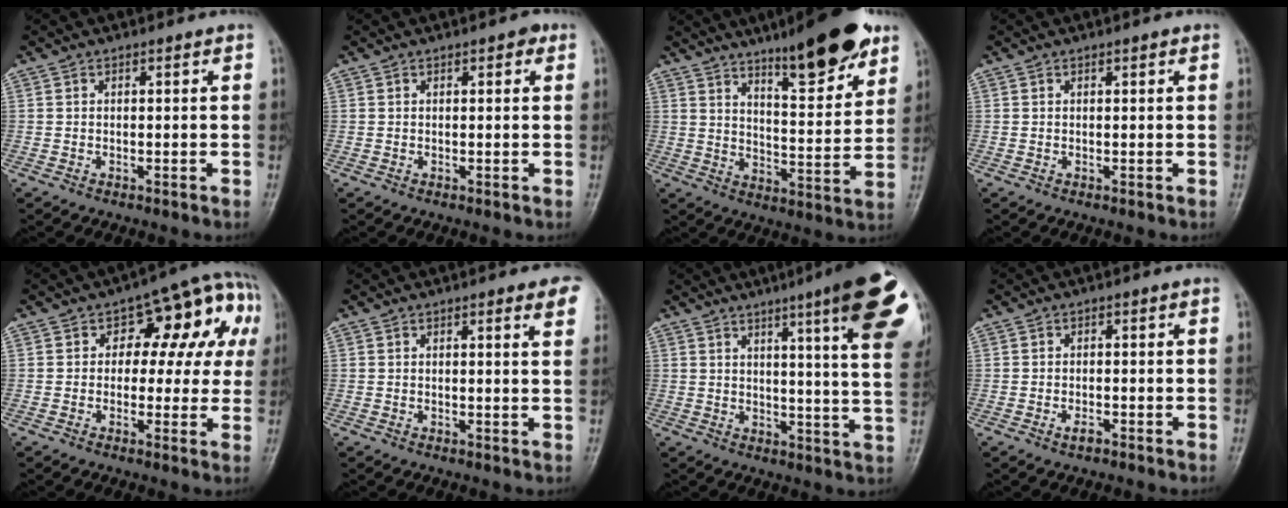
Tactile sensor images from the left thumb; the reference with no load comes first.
{"total": 1.7, "force": [0.8, 0.8, 1.3], "torque": [-0.011, 0.001, 0.007]}
{"total": 16.0, "force": [10.7, 3.8, 11.2], "torque": [-0.137, -0.061, 0.168]}
{"total": 0.6, "force": [0.4, 0.2, 0.5], "torque": [-0.007, 0.000, 0.004]}
{"total": 14.1, "force": [2.8, 8.7, 10.7], "torque": [-0.065, 0.035, 0.026]}
{"total": 4.8, "force": [2.6, 1.1, 3.9], "torque": [-0.031, -0.004, 0.024]}
{"total": 19.0, "force": [9.6, 1.8, 16.3], "torque": [-0.194, -0.034, 0.109]}
{"total": 1.8, "force": [-1.1, 0.8, 1.2], "torque": [-0.023, 0.008, -0.019]}